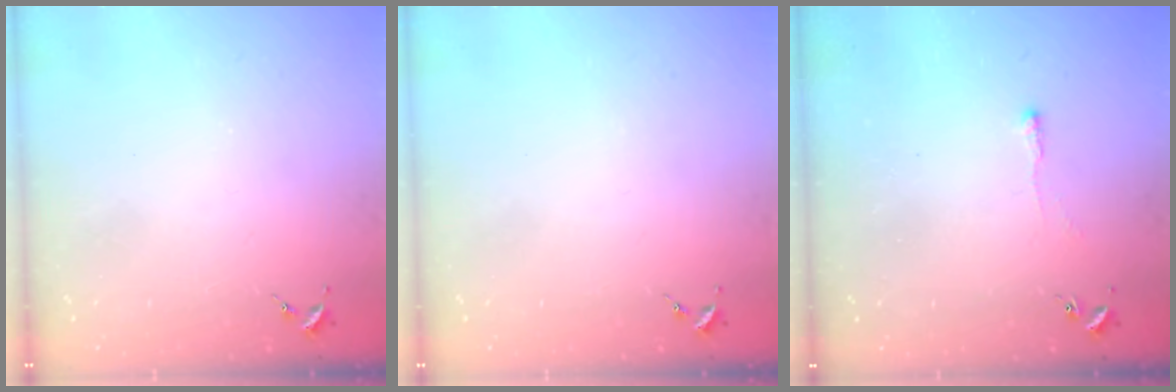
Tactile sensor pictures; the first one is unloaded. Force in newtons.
{"total": 0.0}
{"total": 2.5, "press": 2.5, "slide": 0.5}